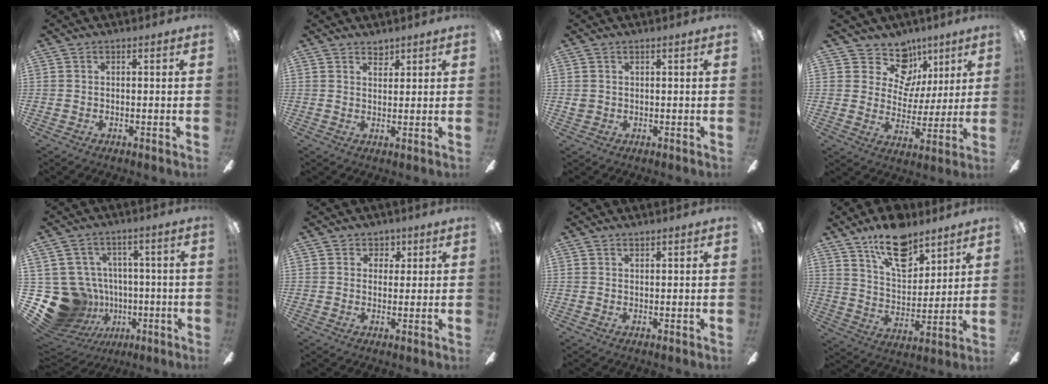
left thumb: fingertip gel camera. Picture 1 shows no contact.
{"total": 2.6, "force": [2.3, 1.1, 0.6], "torque": [0.001, -0.015, 0.040]}
{"total": 1.4, "force": [0.4, 1.2, 0.5], "torque": [-0.012, 0.004, 0.007]}
{"total": 13.8, "force": [8.3, 9.7, 5.2], "torque": [-0.082, -0.044, 0.157]}
{"total": 18.0, "force": [-3.9, 16.1, 7.0], "torque": [-0.168, 0.012, -0.025]}
{"total": 3.5, "force": [1.8, 3.0, 0.4], "torque": [-0.003, 0.002, 0.029]}
{"total": 1.0, "force": [0.9, 0.2, 0.3], "torque": [-0.008, 0.000, 0.017]}
{"total": 16.2, "force": [11.3, 7.7, 8.6], "torque": [-0.142, -0.054, 0.200]}